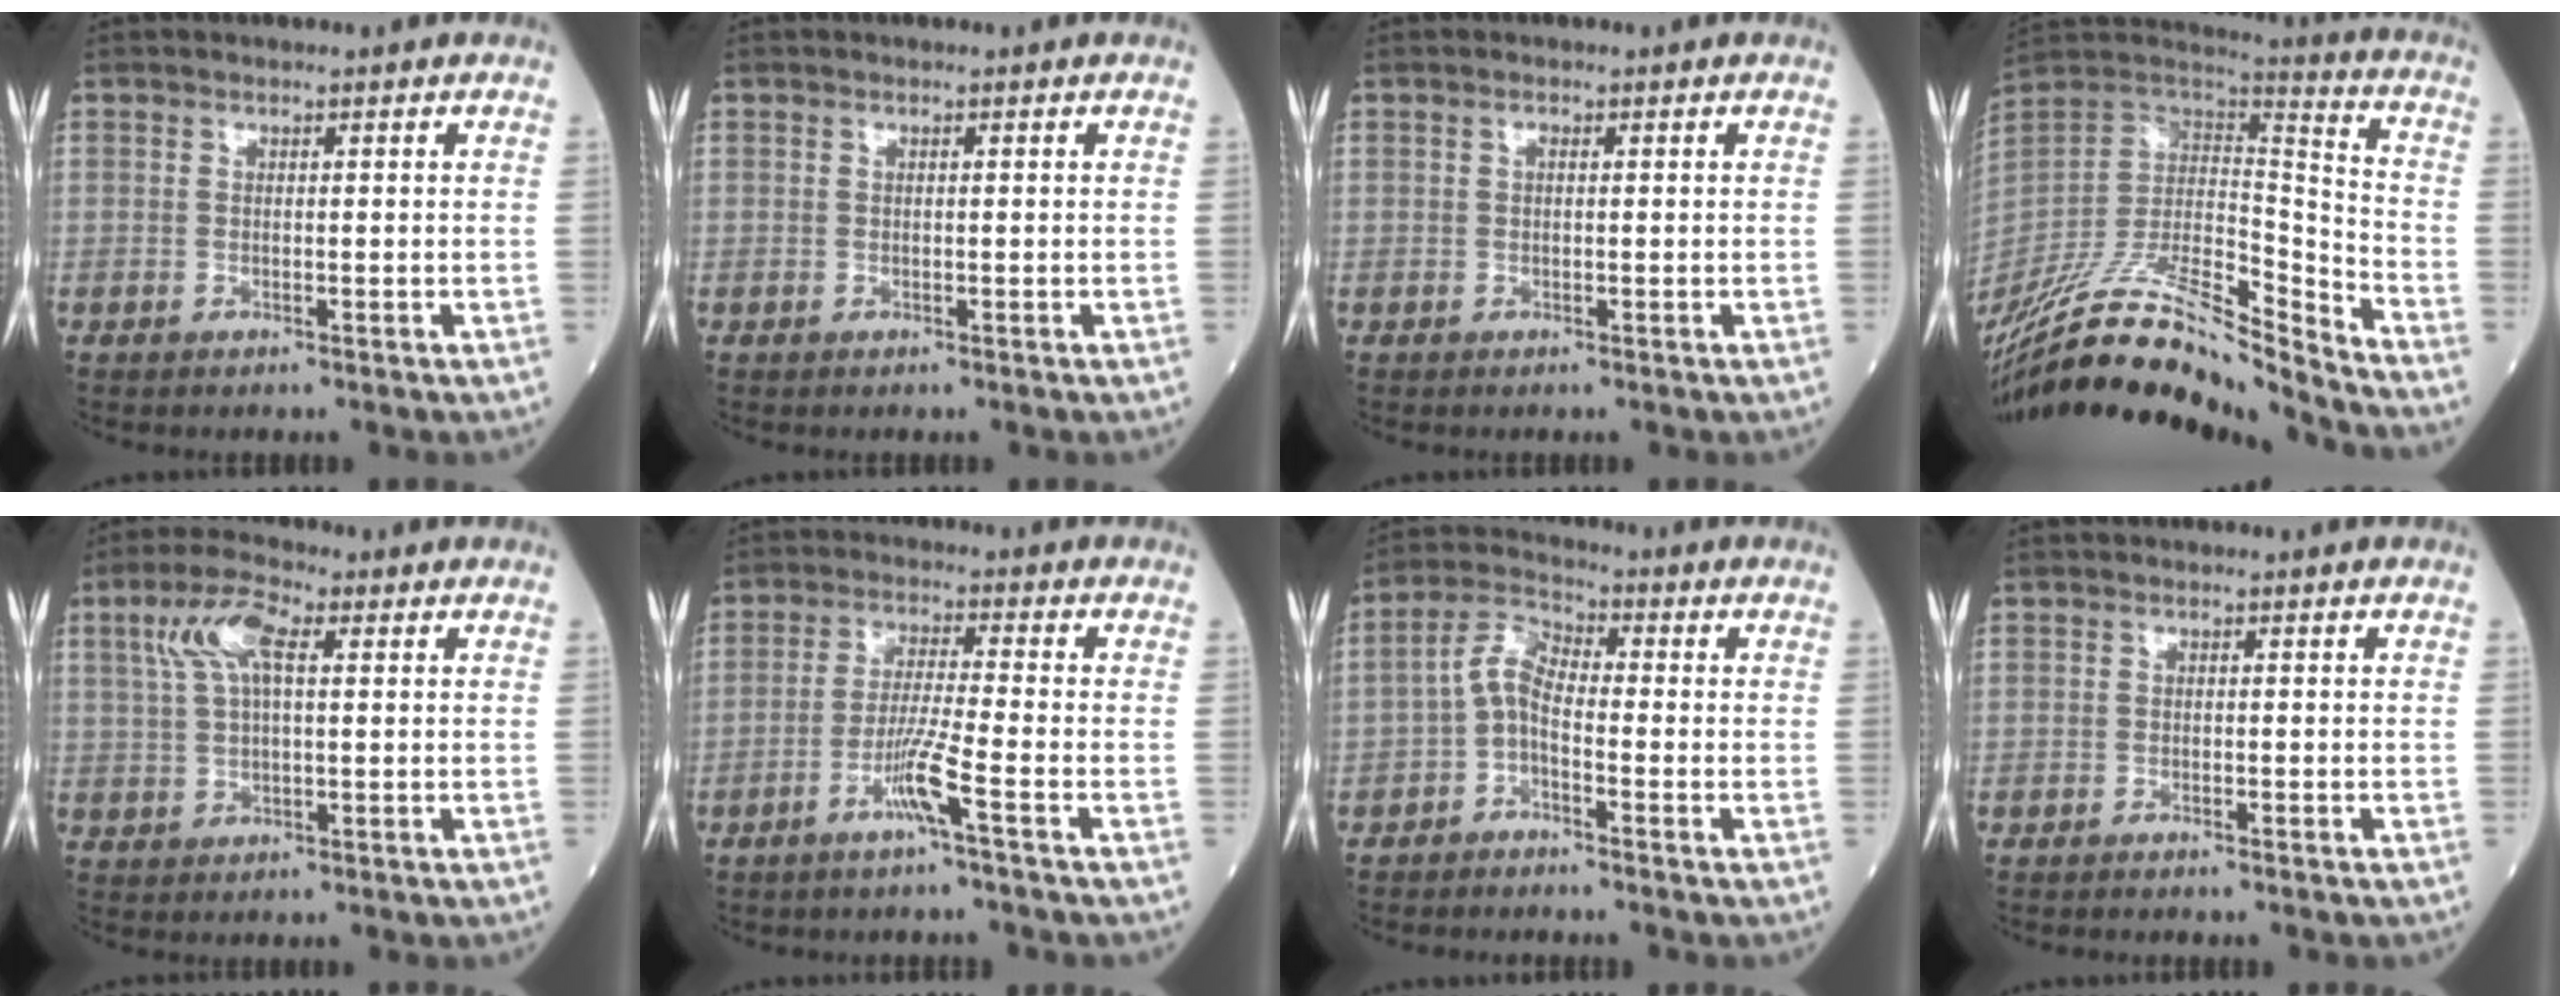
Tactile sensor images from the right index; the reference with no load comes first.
{"total": 0.0}
{"total": 0.5, "force": [0.1, 0.3, 0.4], "torque": [-0.009, 0.002, 0.001]}
{"total": 24.6, "force": [-22.0, 1.5, 10.9], "torque": [-0.235, -0.005, -0.380]}
{"total": 7.2, "force": [2.6, 2.3, 6.3], "torque": [-0.136, 0.022, 0.049]}
{"total": 5.6, "force": [-3.0, -1.1, 4.7], "torque": [-0.094, -0.003, -0.062]}
{"total": 4.3, "force": [-1.6, 1.8, 3.5], "torque": [-0.069, 0.012, -0.041]}
{"total": 1.1, "force": [-1.0, -0.1, 0.4], "torque": [-0.008, 0.000, -0.014]}